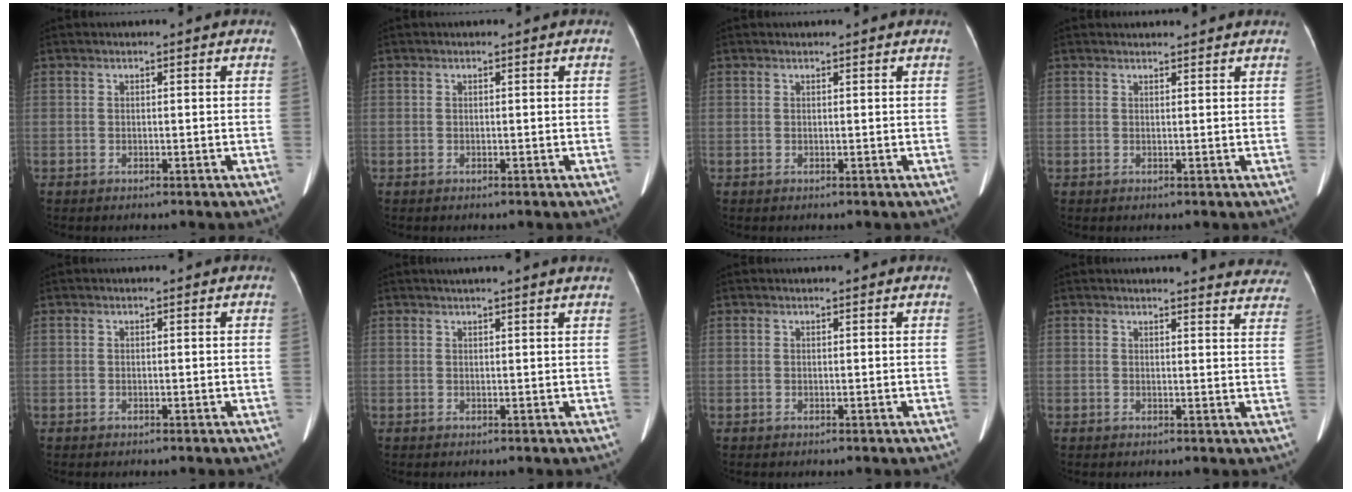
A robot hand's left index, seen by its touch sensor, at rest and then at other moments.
{"total": 0.0}
{"total": 1.0, "force": [1.0, 0.0, 0.2], "torque": [-0.008, 0.008, 0.011]}
{"total": 3.3, "force": [3.2, 0.3, 0.5], "torque": [-0.012, 0.020, 0.039]}
{"total": 0.0}
{"total": 5.9, "force": [5.2, -0.3, 2.6], "torque": [-0.032, 0.024, 0.055]}
{"total": 0.7, "force": [0.7, 0.0, 0.1], "torque": [-0.005, 0.005, 0.007]}
{"total": 14.7, "force": [14.2, 2.7, 2.6], "torque": [0.006, -0.058, 0.125]}